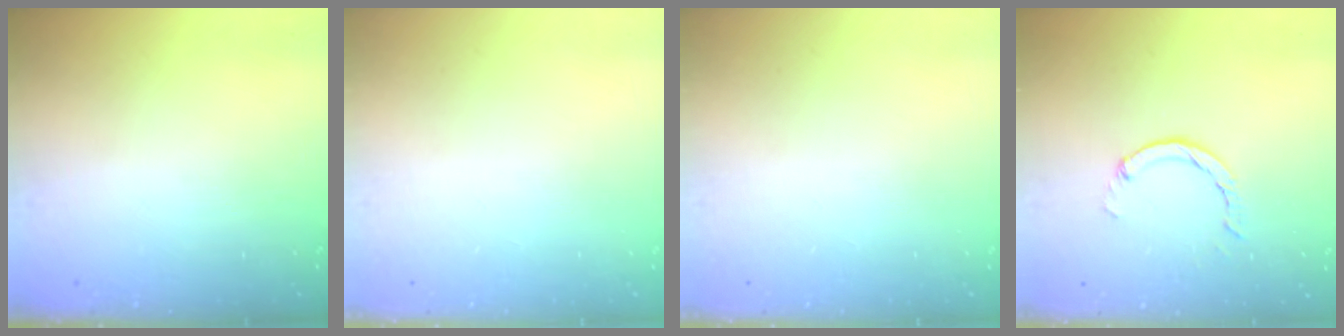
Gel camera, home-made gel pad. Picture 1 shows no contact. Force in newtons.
{"total": 0.0}
{"total": 0.0}
{"total": 2.9, "press": 2.9, "slide": 0.4}